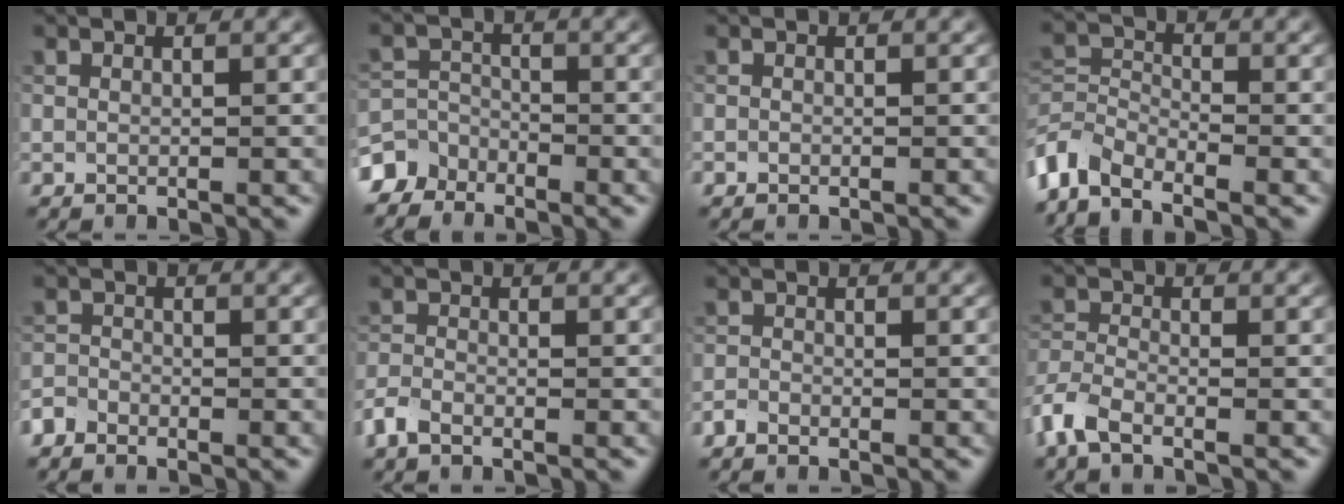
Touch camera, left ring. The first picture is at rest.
{"total": 4.2, "force": [-3.5, 2.3, 0.2], "torque": [0.011, 0.001, -0.070]}
{"total": 0.0}
{"total": 5.1, "force": [-4.0, 2.1, 2.3], "torque": [-0.048, -0.005, -0.093]}
{"total": 1.7, "force": [-1.5, 0.6, 0.2], "torque": [-0.009, 0.002, -0.040]}
{"total": 2.0, "force": [-1.5, 0.8, 1.0], "torque": [-0.023, 0.000, -0.040]}
{"total": 1.0, "force": [-0.9, 0.3, 0.2], "torque": [-0.003, 0.001, -0.022]}
{"total": 3.5, "force": [-2.6, 1.2, 2.0], "torque": [-0.050, -0.007, -0.068]}